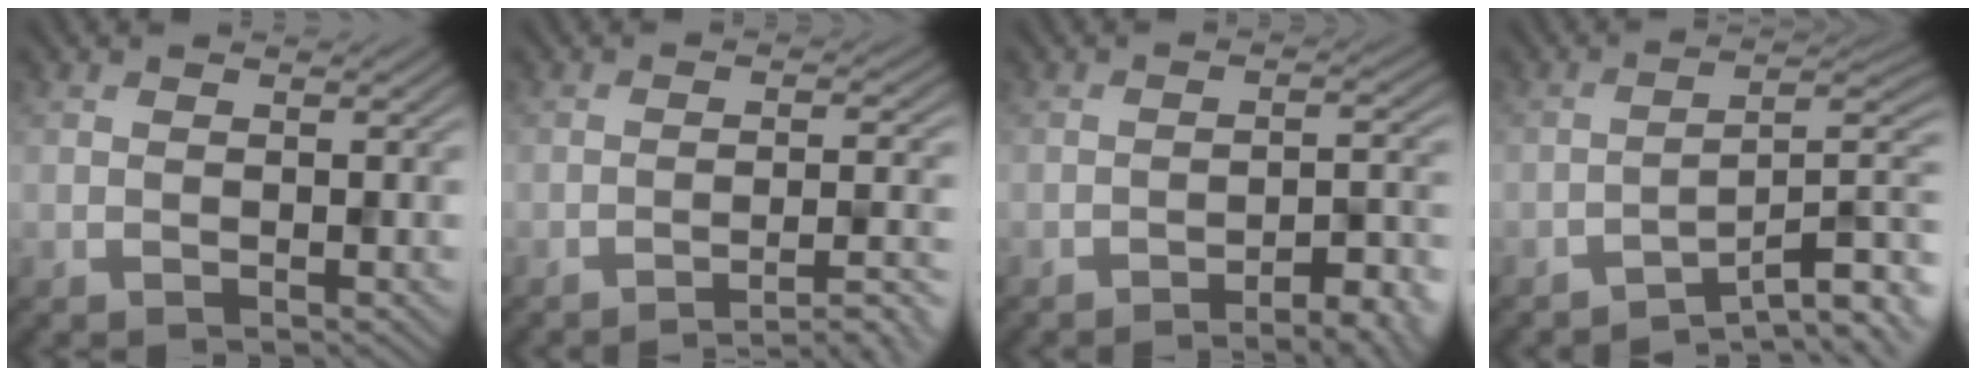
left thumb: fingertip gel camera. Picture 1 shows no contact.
{"total": 5.6, "force": [-4.3, 0.6, 3.6], "torque": [-0.054, 0.018, -0.071]}
{"total": 7.4, "force": [-4.9, 1.7, 5.2], "torque": [-0.064, 0.011, -0.067]}
{"total": 9.7, "force": [-6.0, 2.0, 7.3], "torque": [-0.097, 0.004, -0.090]}